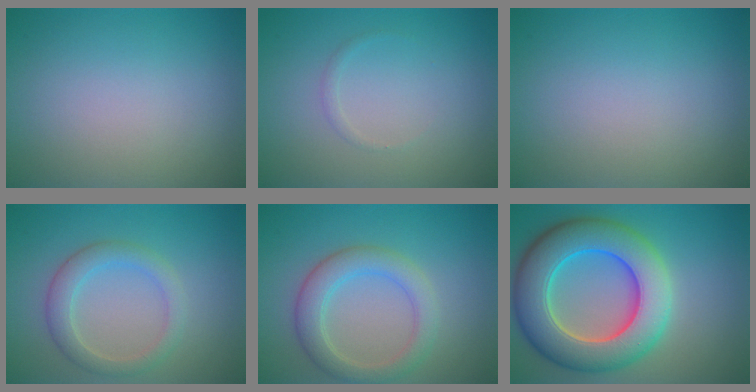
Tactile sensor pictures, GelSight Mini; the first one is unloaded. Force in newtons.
{"total": 0.6, "press": 0.6, "slide": 0.1}
{"total": 0.0}
{"total": 3.1, "press": 3.1, "slide": 0.2}
{"total": 4.0, "press": 4.0, "slide": 0.2}
{"total": 10.6, "press": 10.6, "slide": 0.2}